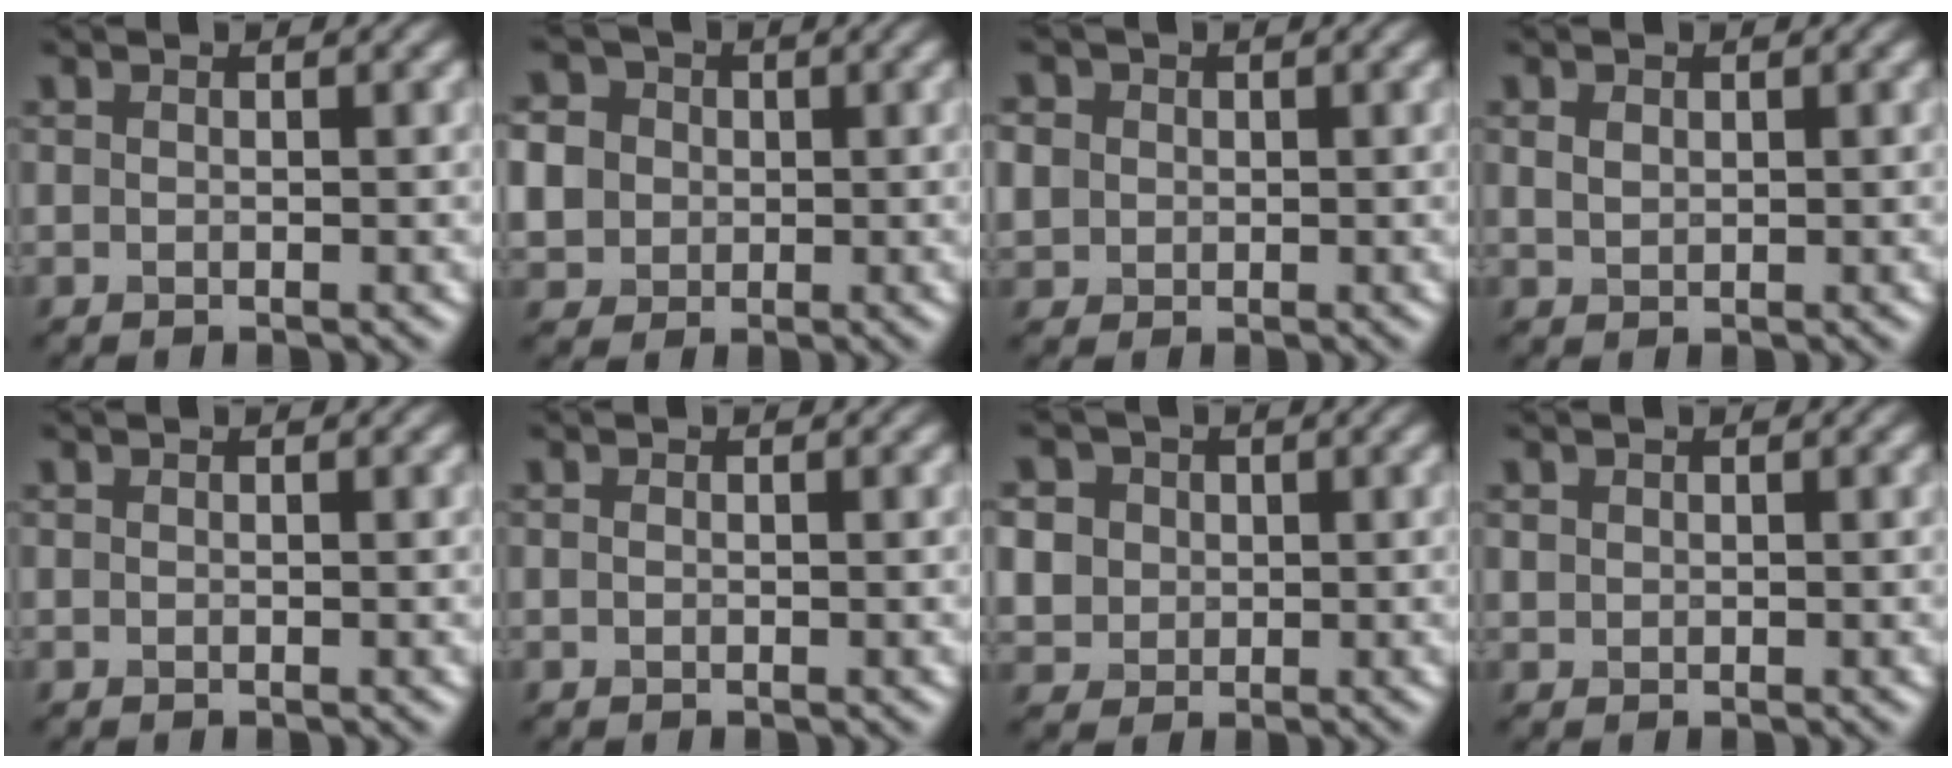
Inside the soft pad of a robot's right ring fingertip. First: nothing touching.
{"total": 7.7, "force": [0.7, 7.0, 3.0], "torque": [-0.079, 0.022, 0.002]}
{"total": 4.3, "force": [0.9, 3.9, 1.8], "torque": [-0.059, 0.021, 0.006]}
{"total": 1.2, "force": [0.5, 0.9, 0.7], "torque": [-0.015, -0.001, 0.012]}
{"total": 0.0}
{"total": 0.0}
{"total": 6.6, "force": [1.9, 5.8, 2.6], "torque": [-0.068, 0.024, 0.022]}
{"total": 0.6, "force": [0.3, 0.6, 0.1], "torque": [0.001, -0.003, 0.009]}